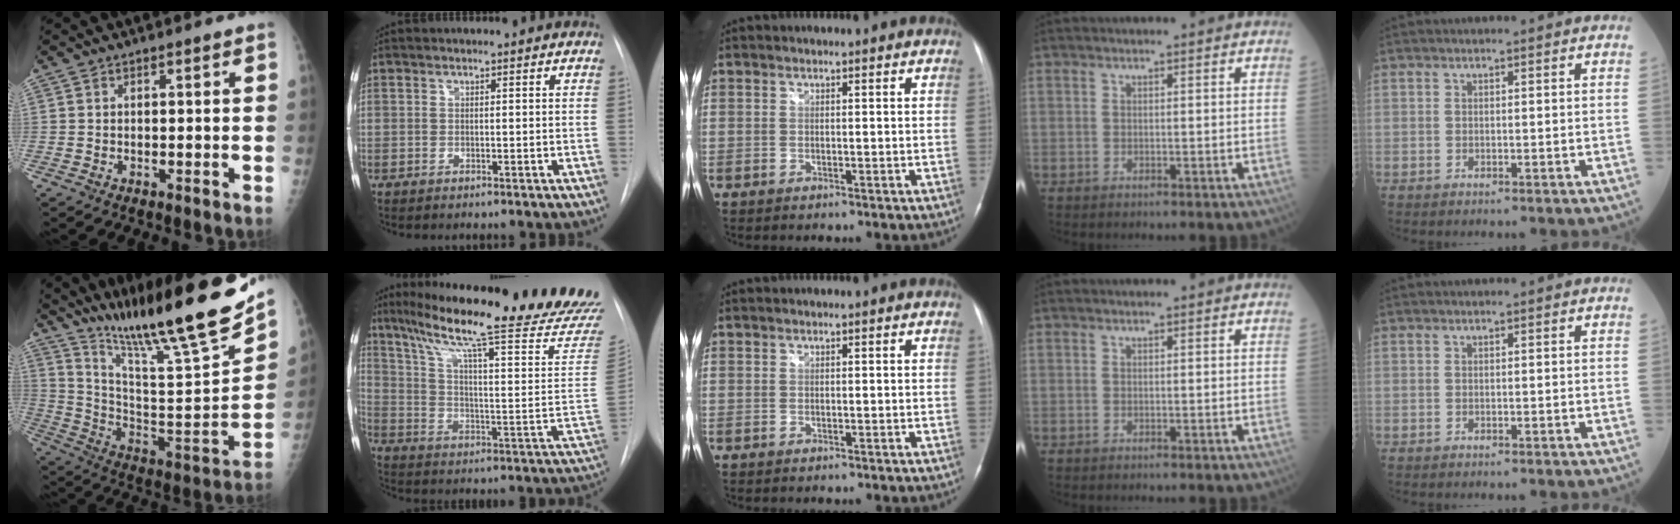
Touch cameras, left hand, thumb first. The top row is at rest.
{"thumb": {"total": 27.3, "force": [21.3, 2.1, 16.9], "torque": [-0.259, -0.113, 0.351]}, "index": {"total": 29.8, "force": [24.4, 0.9, 17.2], "torque": [-0.257, -0.072, 0.324]}}